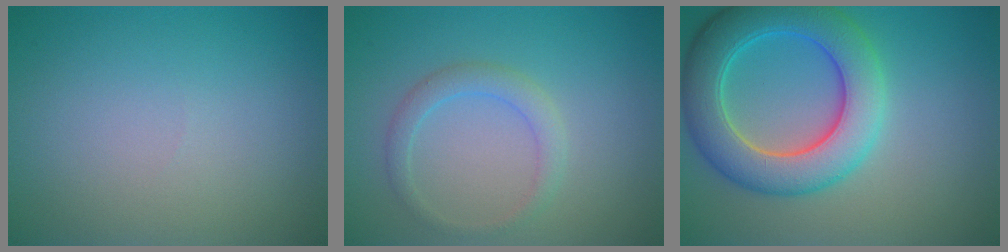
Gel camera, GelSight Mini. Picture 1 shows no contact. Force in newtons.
{"total": 2.0, "press": 2.0, "slide": 0.3}
{"total": 7.9, "press": 7.9, "slide": 0.3}